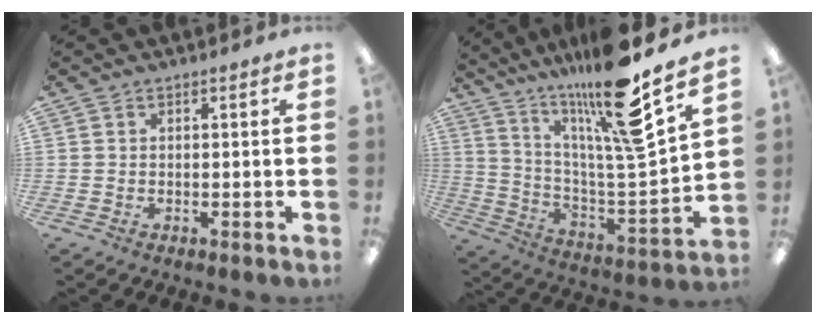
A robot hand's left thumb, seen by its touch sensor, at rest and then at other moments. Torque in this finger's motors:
{"motor_torque": [0.61, 0.41, 1.44, -1.33, 0.18]}